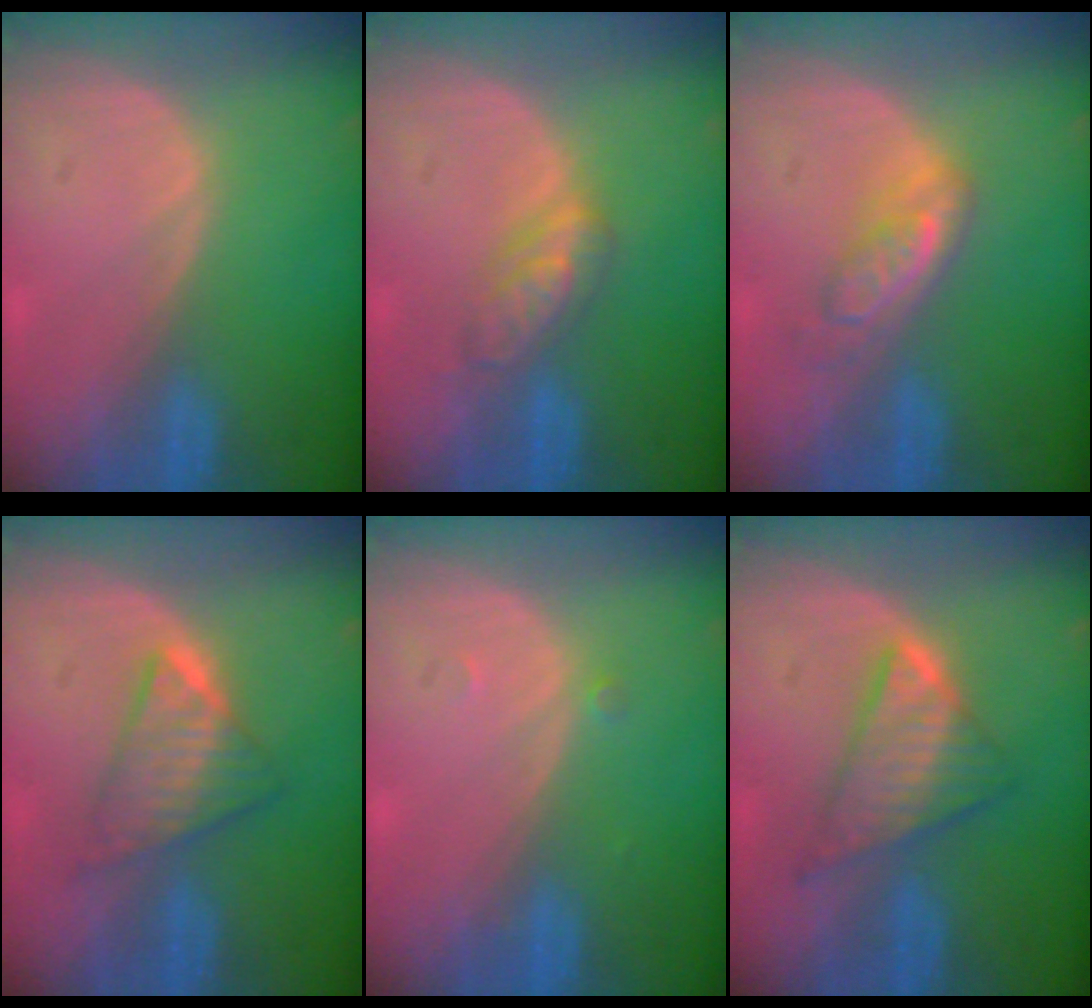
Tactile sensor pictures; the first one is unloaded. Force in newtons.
{"total": 4.7, "press": 4.5, "slide": 1.3}
{"total": 5.0, "press": 4.6, "slide": 2.0}
{"total": 5.9, "press": 5.8, "slide": 0.8}
{"total": 0.7, "press": 0.7, "slide": 0.1}
{"total": 6.5, "press": 6.5, "slide": 0.2}